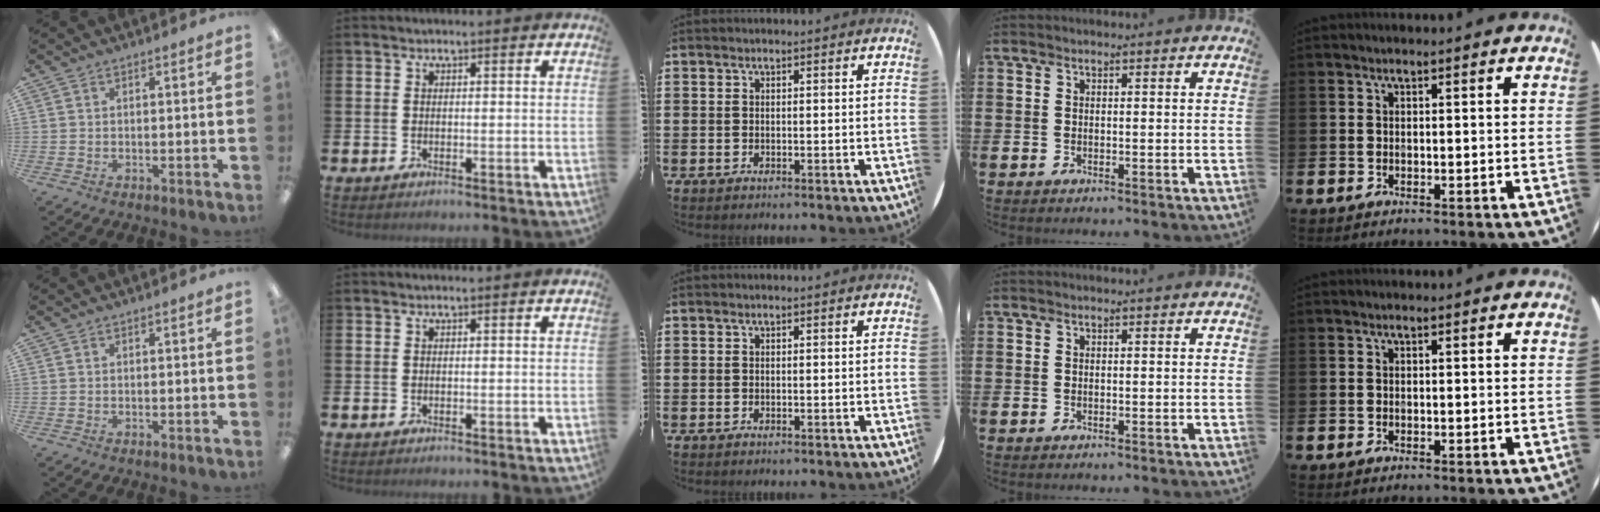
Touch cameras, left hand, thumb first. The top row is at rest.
{}